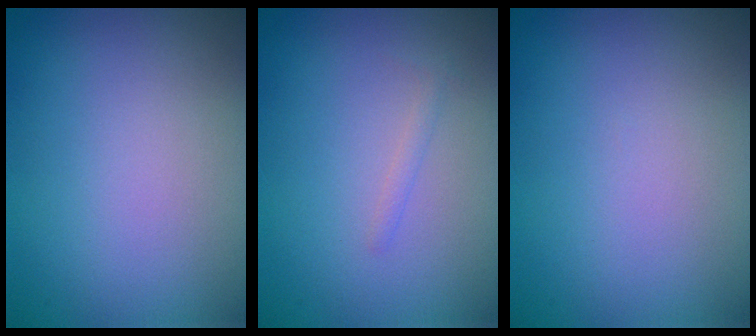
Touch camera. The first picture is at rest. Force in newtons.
{"total": 0.6, "press": 0.6, "slide": 0.0}
{"total": 0.0}